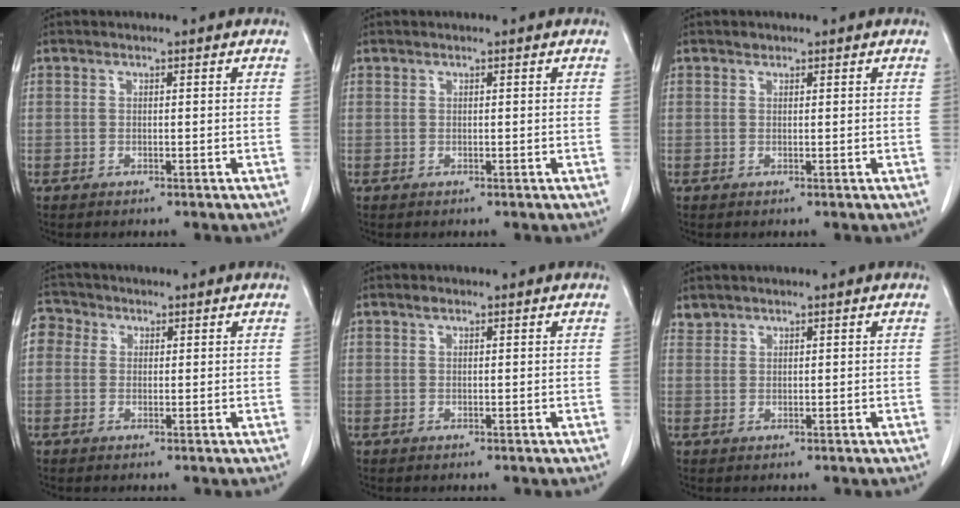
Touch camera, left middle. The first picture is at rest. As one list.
[{"total": 0.0}, {"total": 0.5, "force": [0.5, 0.2, 0.0], "torque": [-0.004, -0.002, 0.006]}, {"total": 3.7, "force": [1.2, 3.3, 1.2], "torque": [-0.025, 0.016, 0.018]}, {"total": 0.6, "force": [0.5, 0.1, 0.3], "torque": [-0.009, 0.000, 0.010]}, {"total": 1.1, "force": [1.1, 0.2, -0.2], "torque": [0.001, 0.003, 0.023]}]